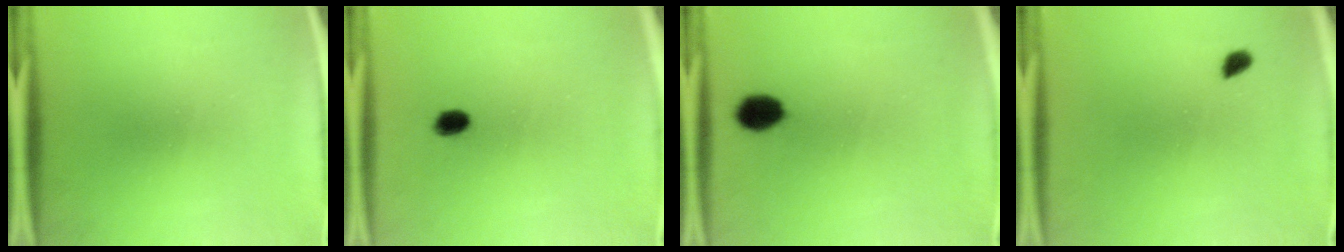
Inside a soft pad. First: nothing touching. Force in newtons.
{"total": 2.4}
{"total": 5.3}
{"total": 1.7}